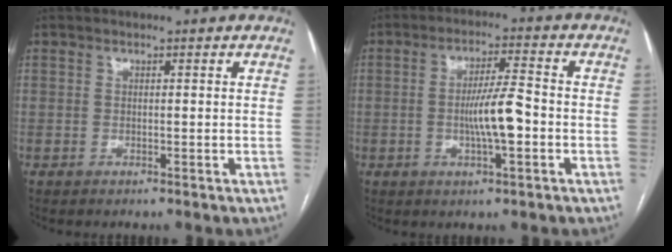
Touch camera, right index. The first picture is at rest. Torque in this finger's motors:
{"motor_torque": [0.72, -0.07, 0.42, 0.12]}